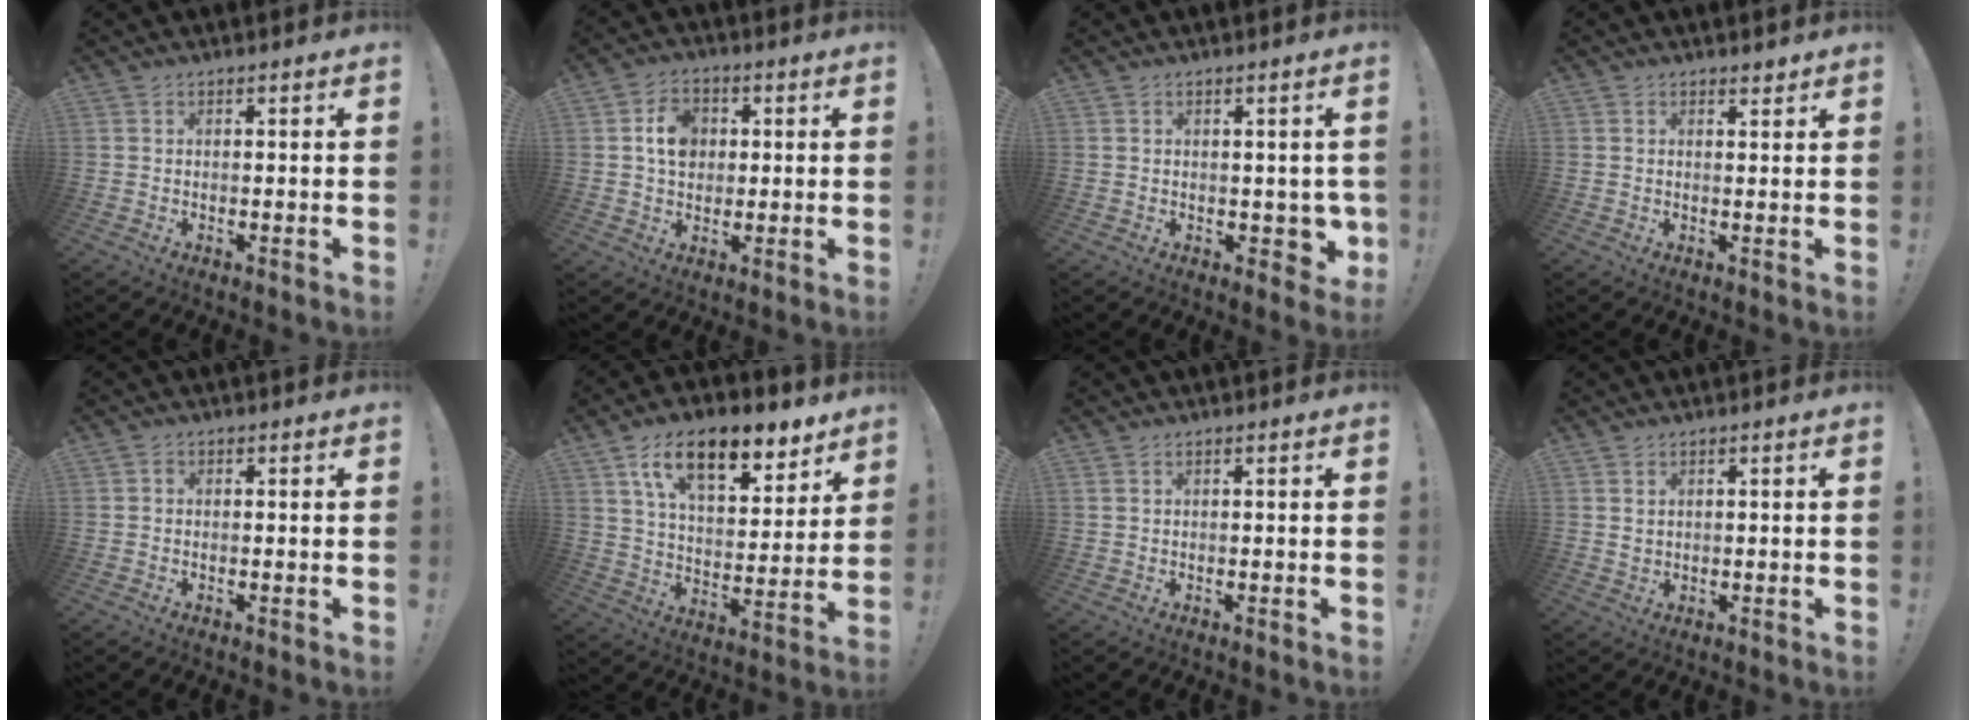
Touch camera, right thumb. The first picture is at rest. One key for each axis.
{"total": 8.7, "fx": 1.5, "fy": 6.9, "fz": 5.0, "tx": -0.065, "ty": 0.008, "tz": 0.029}
{"total": 5.1, "fx": -0.4, "fy": 4.1, "fz": 3.1, "tx": -0.022, "ty": 0.006, "tz": 0.003}
{"total": 2.3, "fx": 1.8, "fy": 1.3, "fz": 0.7, "tx": 0.014, "ty": -0.014, "tz": 0.029}
{"total": 0.7, "fx": -0.2, "fy": 0.6, "fz": 0.3, "tx": -0.013, "ty": 0.006, "tz": -0.002}
{"total": 17.2, "fx": 10.8, "fy": 7.9, "fz": 10.8, "tx": -0.171, "ty": -0.057, "tz": 0.187}
{"total": 0.7, "fx": 0.5, "fy": 0.3, "fz": 0.3, "tx": -0.007, "ty": 0.001, "tz": 0.009}
{"total": 1.7, "fx": 0.9, "fy": 1.1, "fz": 0.9, "tx": -0.011, "ty": -0.002, "tz": 0.015}